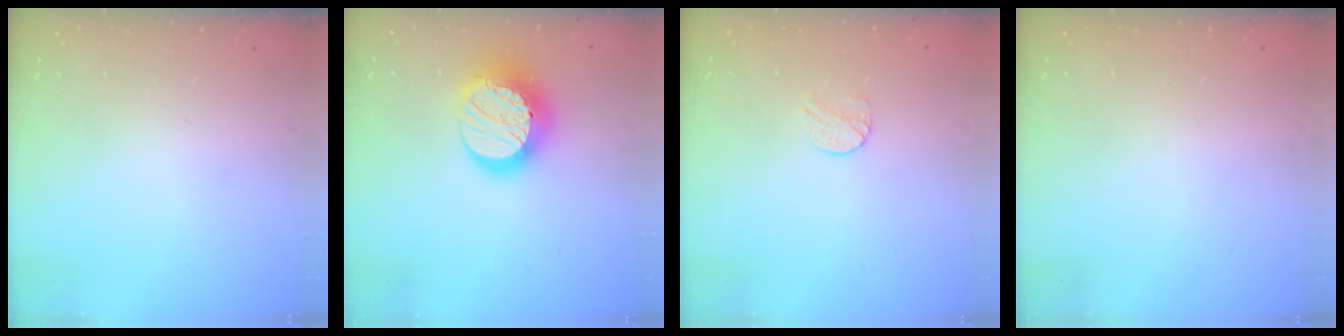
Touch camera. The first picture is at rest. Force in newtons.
{"total": 18.5, "press": 18.4, "slide": 1.3}
{"total": 7.2, "press": 7.2, "slide": 0.7}
{"total": 0.6, "press": 0.6, "slide": 0.1}